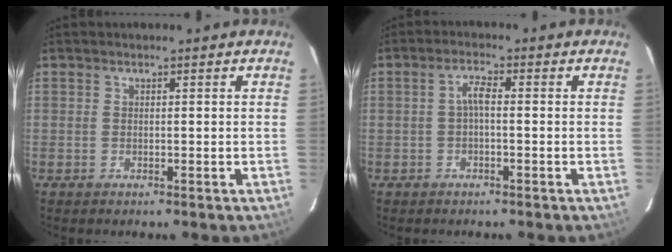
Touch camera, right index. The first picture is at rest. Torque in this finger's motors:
{"motor_torque": [0.37, -0.11, 0.22, 0.05]}